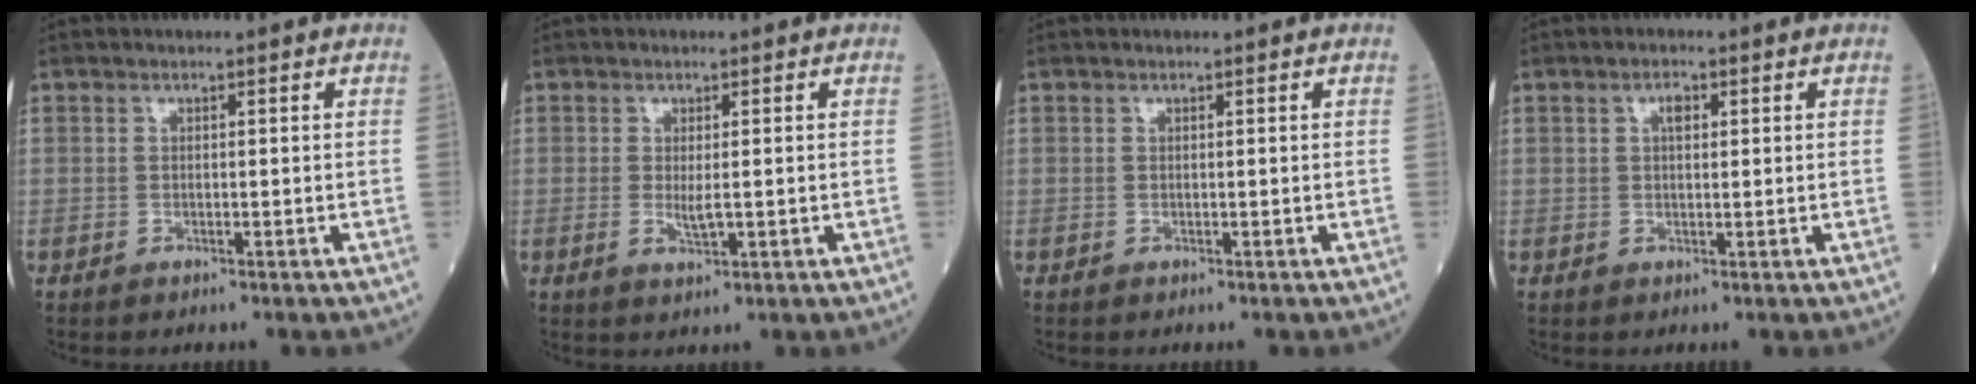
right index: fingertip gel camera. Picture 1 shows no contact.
{"total": 2.4, "force": [-0.2, 0.6, 2.3], "torque": [-0.047, -0.005, -0.001]}
{"total": 0.0}
{"total": 1.7, "force": [0.6, 0.8, 1.4], "torque": [-0.025, 0.003, 0.009]}